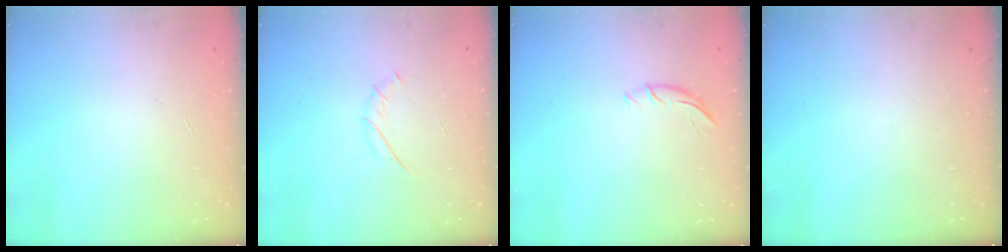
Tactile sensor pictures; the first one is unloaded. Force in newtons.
{"total": 1.9, "press": 1.8, "slide": 0.6}
{"total": 5.8, "press": 5.7, "slide": 1.0}
{"total": 0.0}